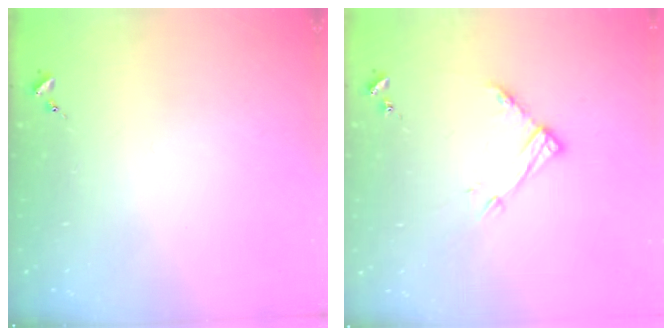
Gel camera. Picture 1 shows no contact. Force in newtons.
{"total": 11.0, "press": 11.0, "slide": 0.8}